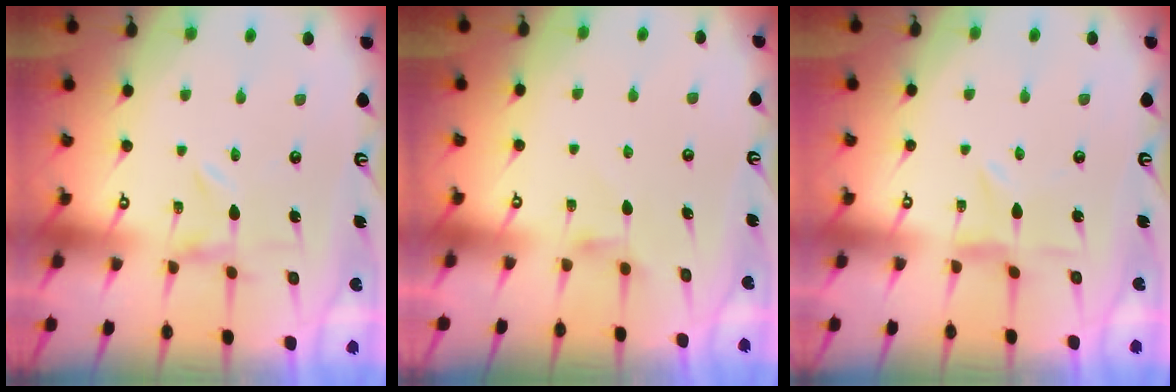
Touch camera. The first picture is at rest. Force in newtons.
{"total": 2.8, "press": 2.7, "slide": 0.5}
{"total": 2.1, "press": 2.1, "slide": 0.3}